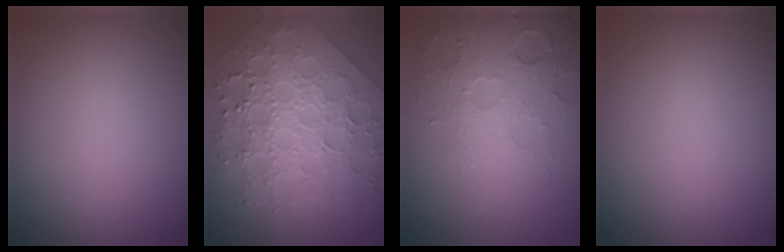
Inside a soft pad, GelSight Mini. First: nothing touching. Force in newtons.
{"total": 6.8, "press": 6.0, "slide": 3.3}
{"total": 4.2, "press": 4.1, "slide": 0.9}
{"total": 0.0}